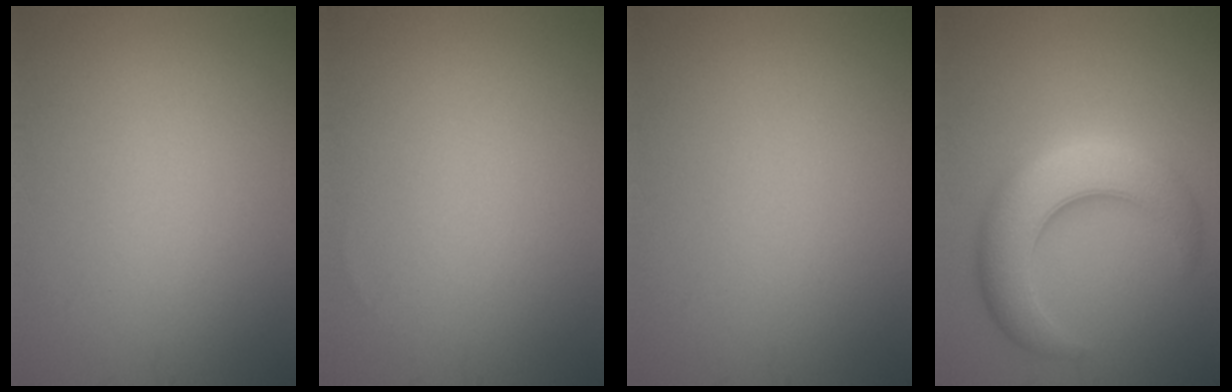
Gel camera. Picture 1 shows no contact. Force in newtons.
{"total": 0.0}
{"total": 0.0}
{"total": 7.6, "press": 7.6, "slide": 0.2}